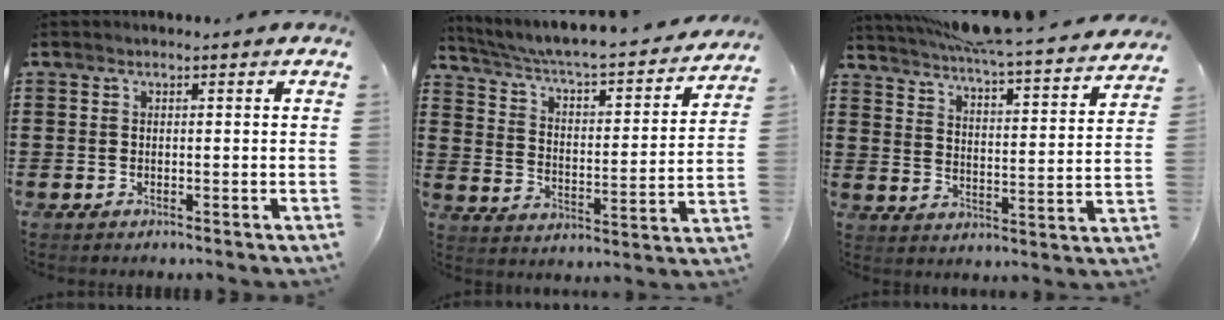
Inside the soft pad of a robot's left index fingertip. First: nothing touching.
{"total": 4.1, "force": [3.5, 0.3, 2.1], "torque": [-0.062, -0.040, 0.048]}
{"total": 5.9, "force": [5.3, -0.1, 2.4], "torque": [-0.064, -0.046, 0.085]}